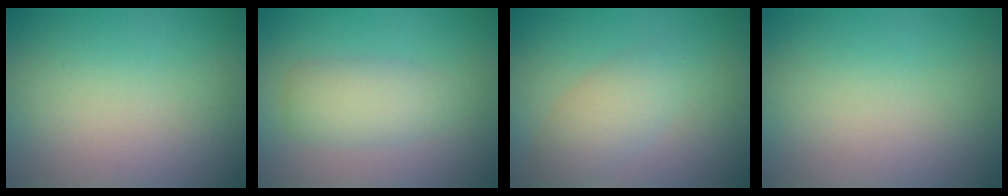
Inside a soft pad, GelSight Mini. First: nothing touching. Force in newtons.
{"total": 3.0, "press": 3.0, "slide": 0.1}
{"total": 2.9, "press": 2.8, "slide": 0.3}
{"total": 0.0}